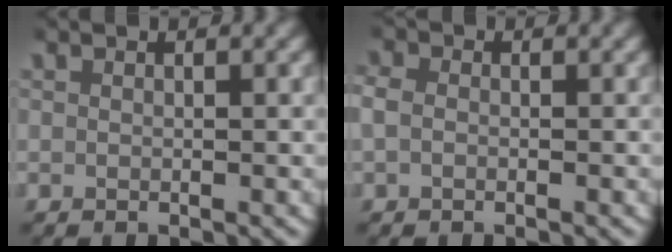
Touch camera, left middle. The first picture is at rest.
{"total": 1.8, "force": [0.0, 1.5, 1.0], "torque": [-0.034, 0.000, -0.004]}